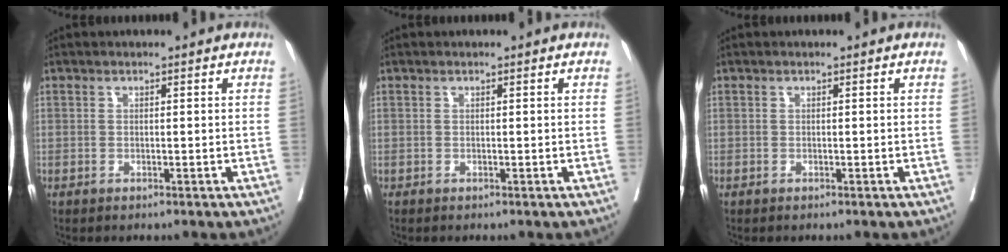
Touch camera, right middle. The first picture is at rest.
{"total": 0.0}
{"total": 0.0}